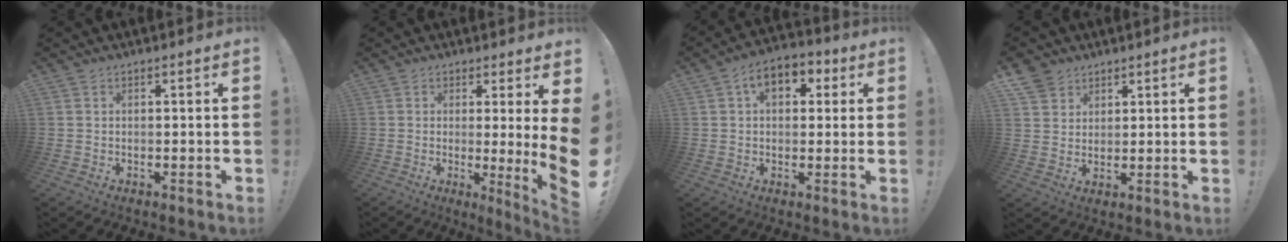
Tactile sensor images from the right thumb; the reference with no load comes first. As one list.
[{"total": 7.0, "force": [1.3, -0.9, 6.8], "torque": [-0.083, -0.046, 0.017]}, {"total": 8.7, "force": [3.3, 5.8, 5.6], "torque": [-0.082, -0.003, 0.057]}, {"total": 5.7, "force": [4.0, 3.9, 0.9], "torque": [-0.014, -0.026, 0.078]}]